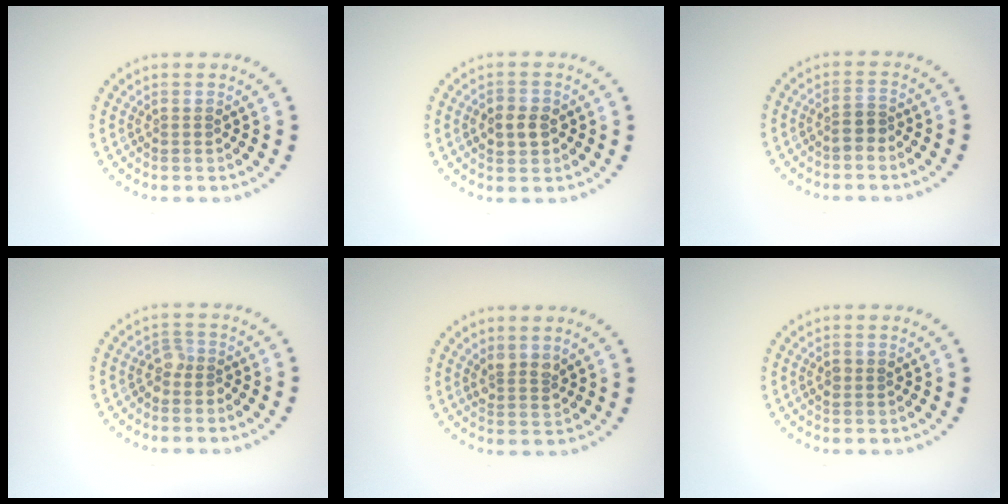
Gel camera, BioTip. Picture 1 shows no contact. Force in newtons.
{"total": 2.7, "press": 2.7, "slide": 0.4}
{"total": 1.6, "press": 1.4, "slide": 0.7}
{"total": 1.6, "press": 1.3, "slide": 1.0}
{"total": 1.8, "press": 1.6, "slide": 1.0}
{"total": 1.0, "press": 1.0, "slide": 0.1}